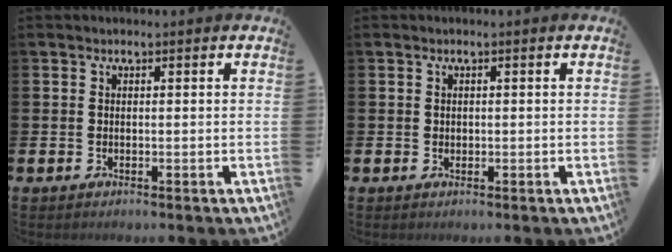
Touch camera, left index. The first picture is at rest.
{"total": 0.7, "force": [0.5, 0.6, 0.1], "torque": [0.008, 0.001, 0.005]}